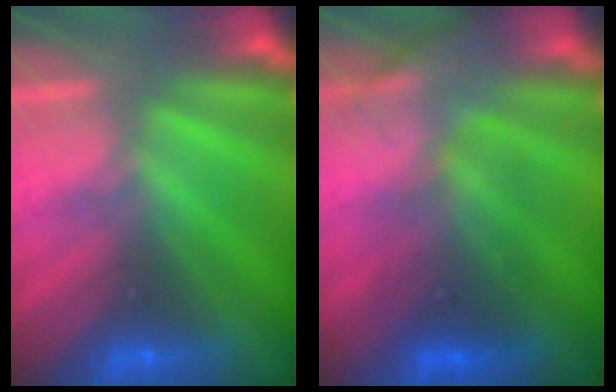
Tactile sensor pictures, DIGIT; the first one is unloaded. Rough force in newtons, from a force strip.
{"total": 2.6}